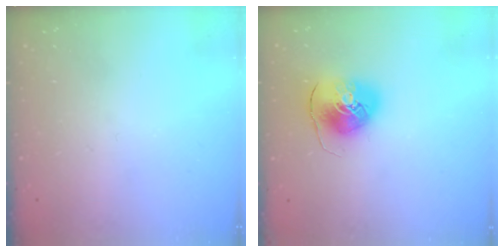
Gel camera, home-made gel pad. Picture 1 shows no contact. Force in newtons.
{"total": 9.3, "press": 9.2, "slide": 1.0}